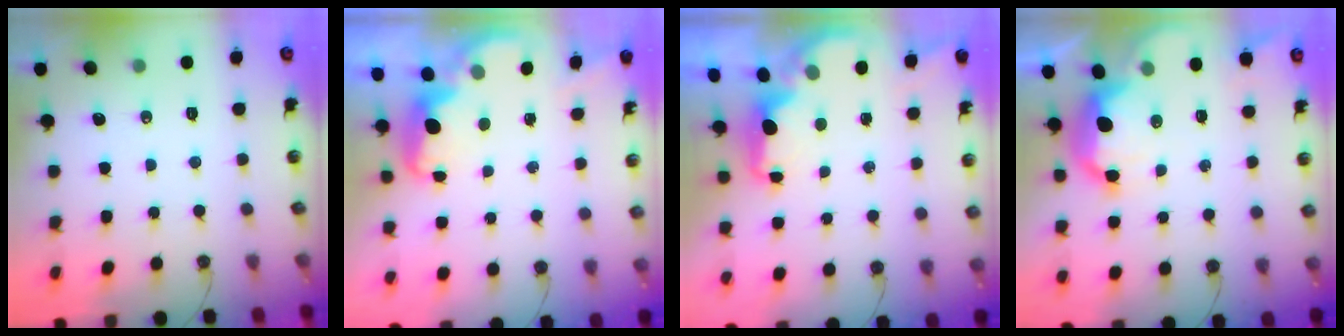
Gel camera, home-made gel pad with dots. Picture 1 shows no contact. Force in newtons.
{"total": 2.8, "press": 2.7, "slide": 0.8}
{"total": 2.1, "press": 2.0, "slide": 0.8}
{"total": 10.0, "press": 10.0, "slide": 0.8}